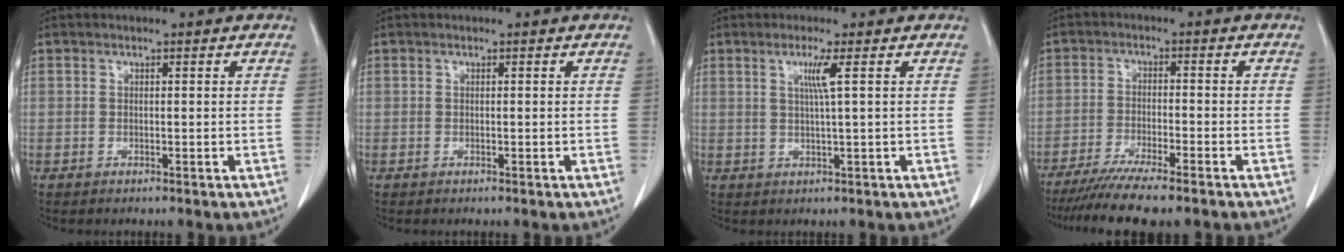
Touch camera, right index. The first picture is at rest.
{"total": 0.0}
{"total": 2.9, "force": [1.0, -0.8, 2.7], "torque": [-0.054, -0.003, 0.020]}
{"total": 9.9, "force": [-8.1, 0.3, 5.6], "torque": [-0.087, -0.023, -0.131]}